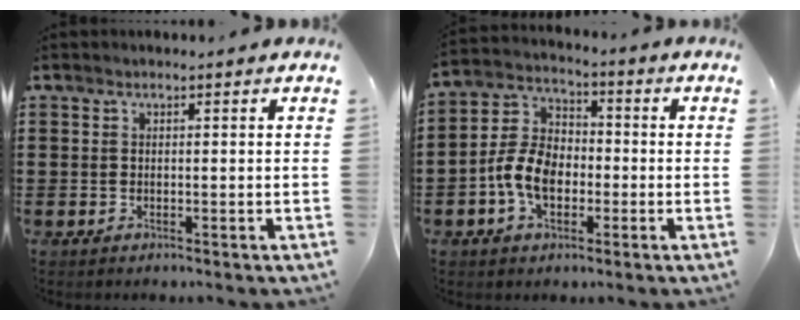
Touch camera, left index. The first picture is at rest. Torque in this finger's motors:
{"motor_torque": [1.15, 0.60, 0.39, 0.12]}